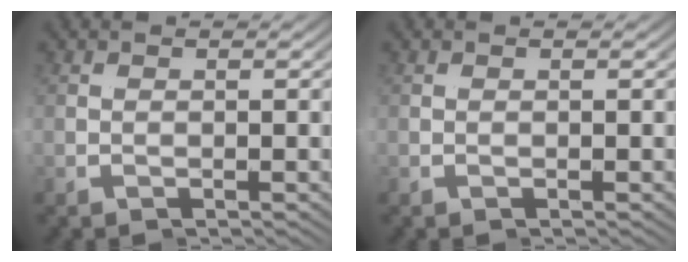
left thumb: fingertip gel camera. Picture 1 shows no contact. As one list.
[{"total": 0.0}]